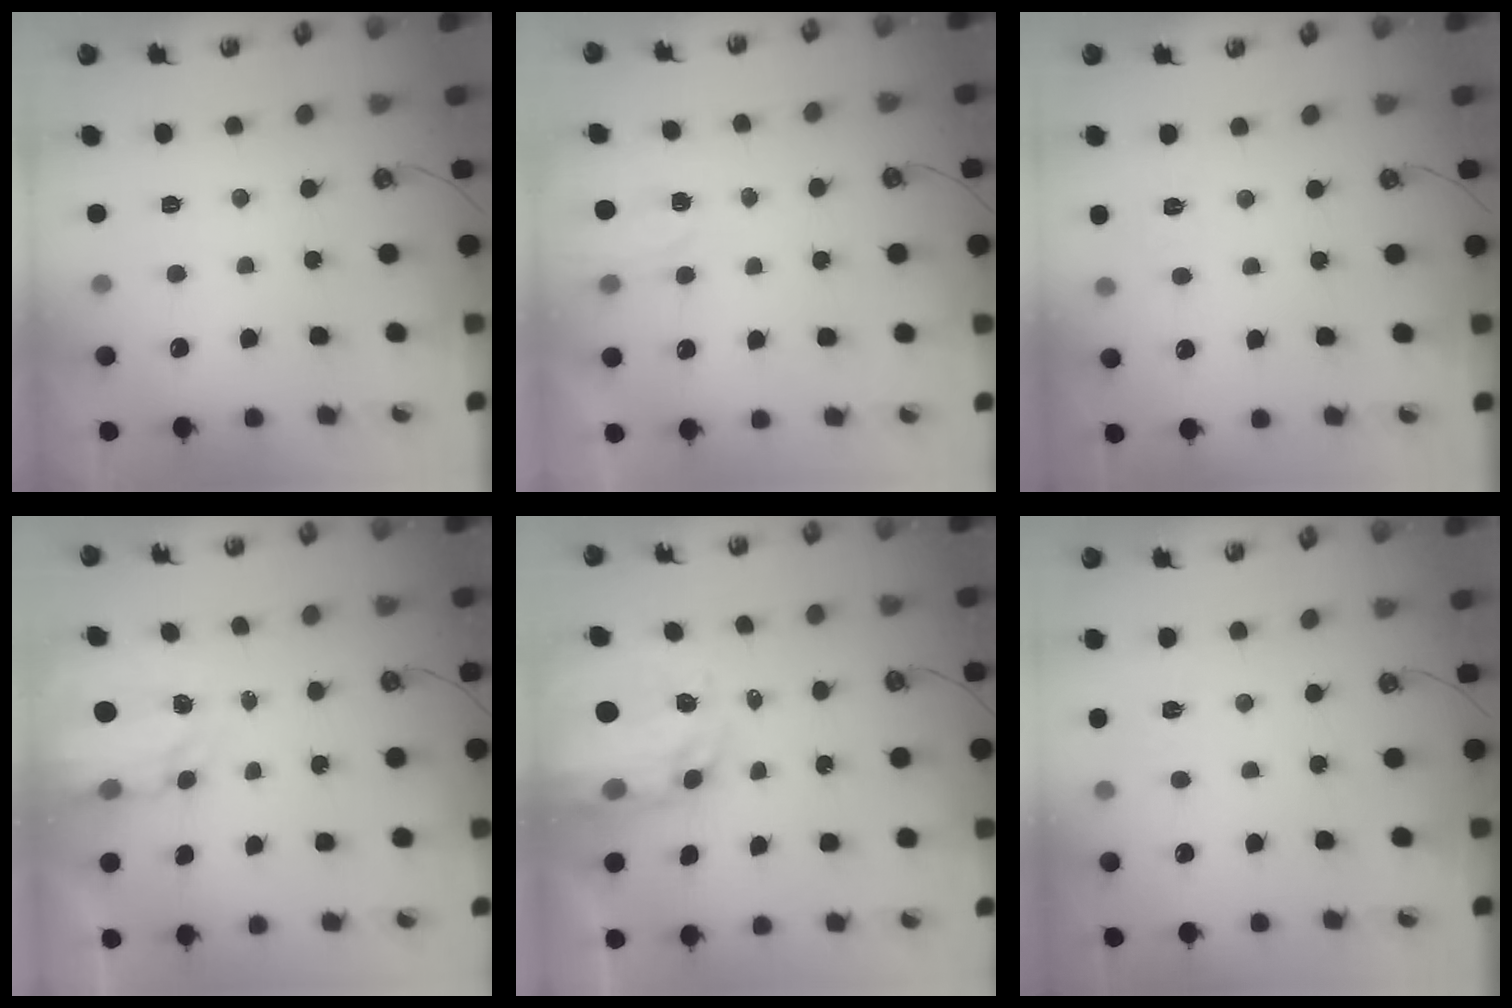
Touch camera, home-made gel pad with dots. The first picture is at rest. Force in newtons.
{"total": 2.0, "press": 2.0, "slide": 0.3}
{"total": 5.5, "press": 5.5, "slide": 0.6}
{"total": 3.9, "press": 3.9, "slide": 0.1}
{"total": 10.6, "press": 10.5, "slide": 1.0}
{"total": 5.6, "press": 5.6, "slide": 0.7}